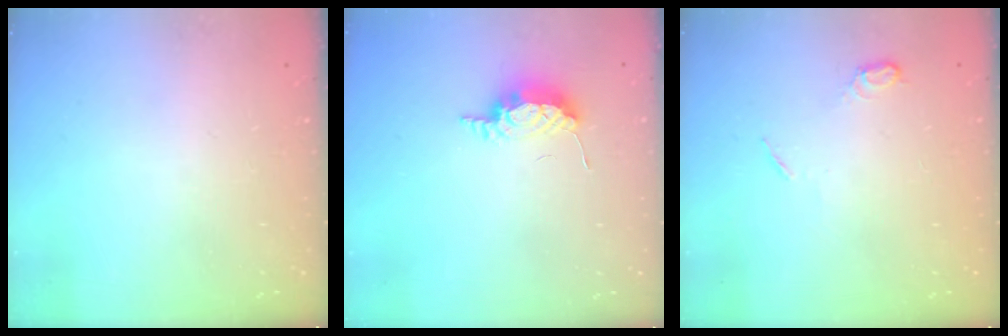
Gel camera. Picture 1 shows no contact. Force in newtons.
{"total": 10.4, "press": 8.5, "slide": 6.0}
{"total": 5.3, "press": 5.3, "slide": 0.7}